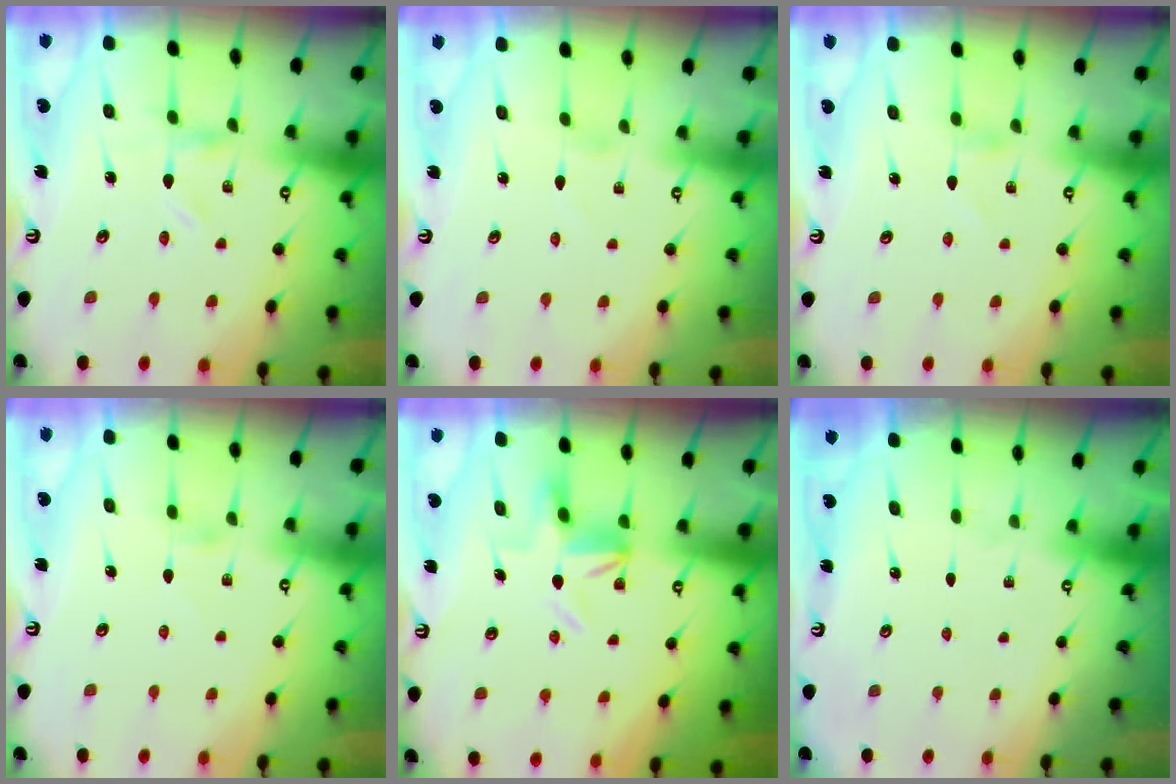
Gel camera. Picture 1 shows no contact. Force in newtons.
{"total": 1.2, "press": 1.2, "slide": 0.1}
{"total": 0.0}
{"total": 0.0}
{"total": 5.3, "press": 5.1, "slide": 1.2}
{"total": 0.0}